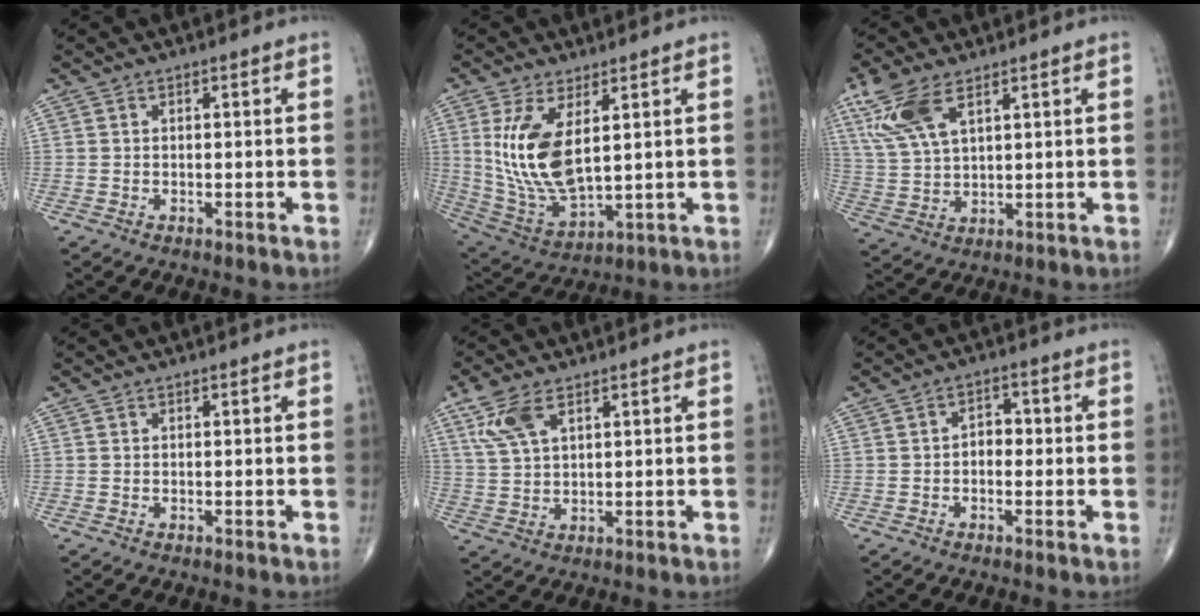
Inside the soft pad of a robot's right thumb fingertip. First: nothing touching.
{"total": 14.3, "force": [3.5, 6.5, 12.2], "torque": [-0.246, -0.024, 0.090]}
{"total": 10.5, "force": [5.7, 4.5, 7.6], "torque": [-0.172, -0.008, 0.122]}
{"total": 0.0}
{"total": 7.2, "force": [3.8, 3.3, 5.2], "torque": [-0.112, -0.004, 0.082]}
{"total": 3.2, "force": [-0.3, 2.2, 2.3], "torque": [-0.019, 0.014, -0.013]}